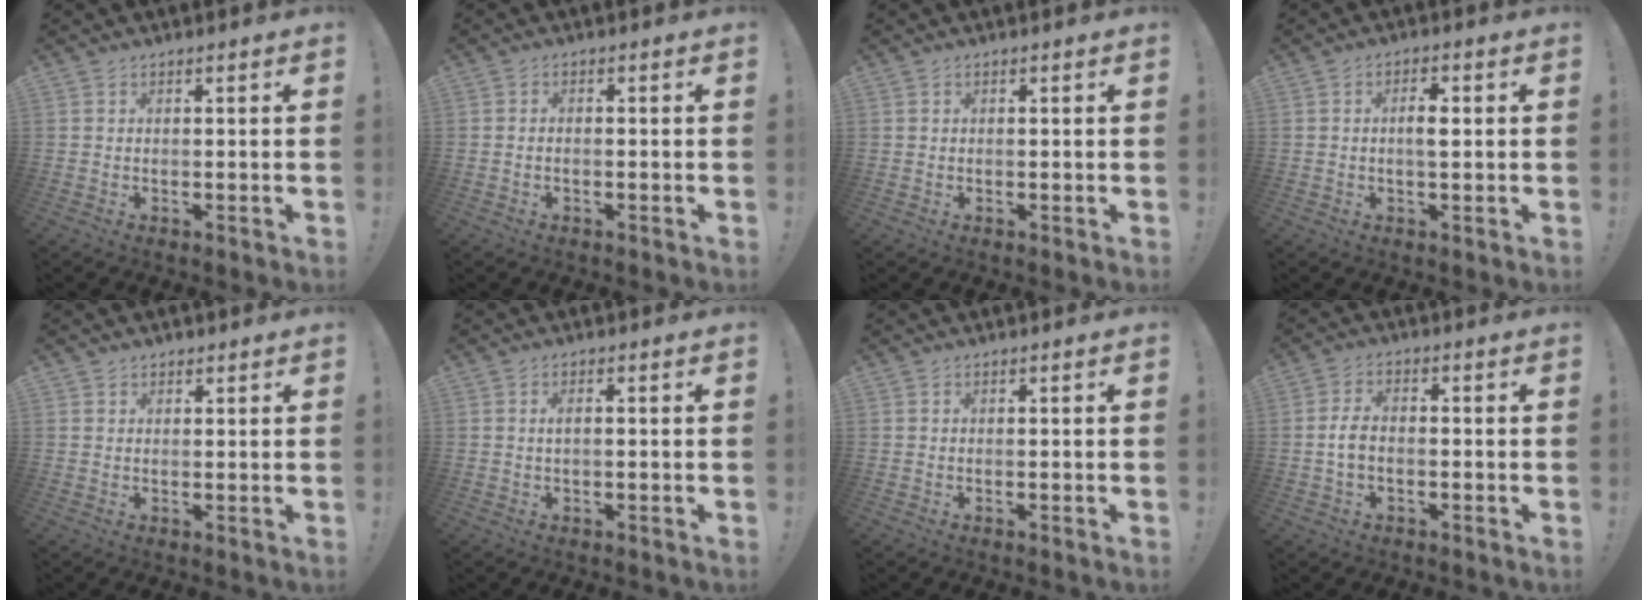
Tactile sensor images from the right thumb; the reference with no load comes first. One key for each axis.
{"total": 0.7, "fx": -0.4, "fy": 0.3, "fz": 0.4, "tx": -0.014, "ty": 0.003, "tz": -0.007}
{"total": 1.0, "fx": 0.5, "fy": 0.8, "fz": -0.1, "tx": 0.005, "ty": 0.000, "tz": 0.008}
{"total": 4.0, "fx": 0.2, "fy": 1.5, "fz": 3.7, "tx": -0.055, "ty": 0.001, "tz": -0.001}
{"total": 1.2, "fx": 0.8, "fy": 0.9, "fz": -0.1, "tx": 0.009, "ty": -0.005, "tz": 0.013}
{"total": 1.8, "fx": 0.0, "fy": 0.3, "fz": 1.8, "tx": -0.032, "ty": 0.003, "tz": -0.001}
{"total": 0.0}
{"total": 4.9, "fx": -1.0, "fy": 2.8, "fz": 3.9, "tx": -0.084, "ty": 0.008, "tz": -0.017}